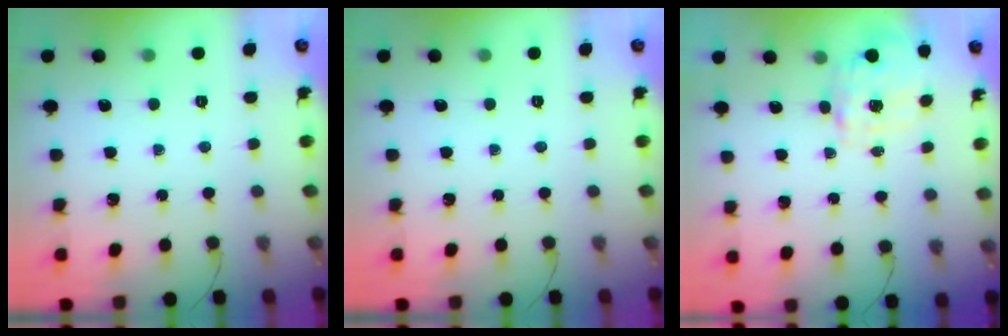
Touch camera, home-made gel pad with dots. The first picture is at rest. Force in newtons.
{"total": 0.0}
{"total": 3.9, "press": 3.9, "slide": 0.8}